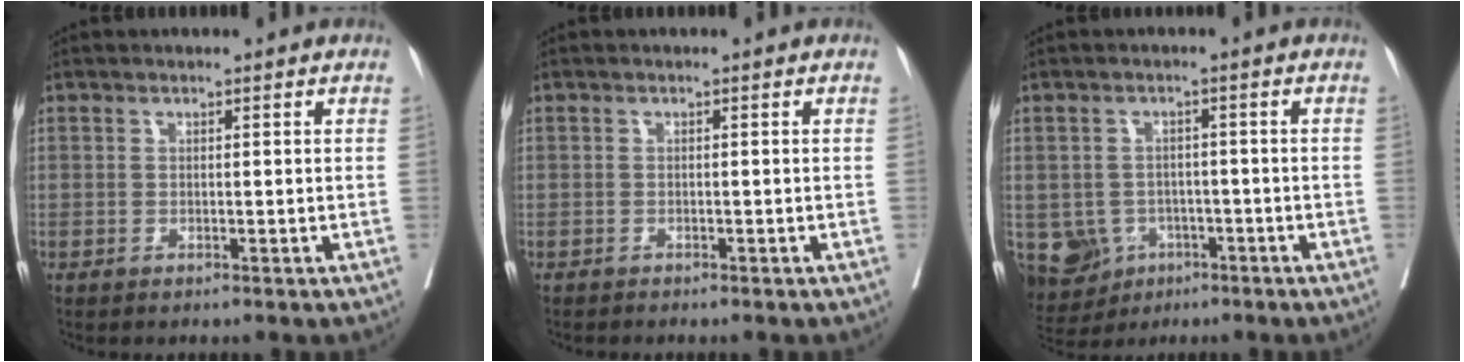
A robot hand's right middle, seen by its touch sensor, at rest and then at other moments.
{"total": 0.5, "force": [-0.5, 0.0, 0.0], "torque": [-0.002, -0.001, -0.015]}
{"total": 7.8, "force": [-3.1, 6.8, 2.2], "torque": [-0.053, 0.004, -0.037]}